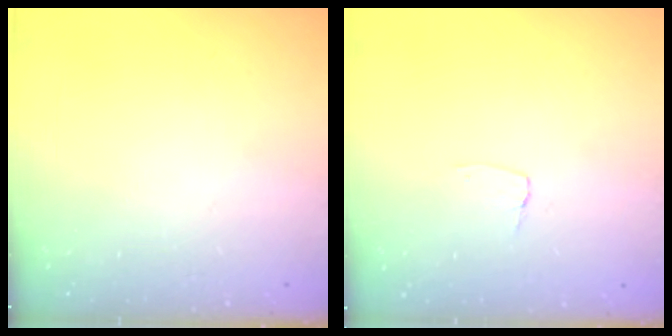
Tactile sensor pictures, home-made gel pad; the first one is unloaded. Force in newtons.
{"total": 2.6, "press": 2.6, "slide": 0.2}